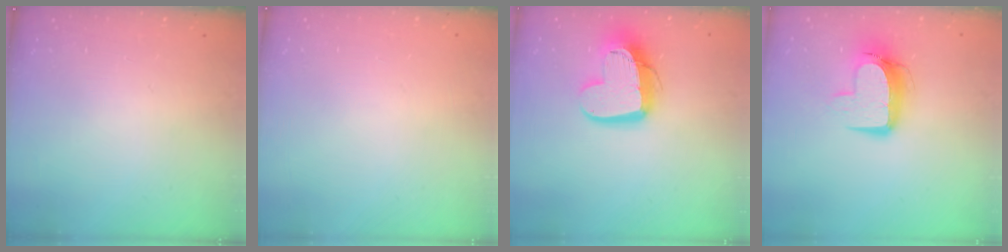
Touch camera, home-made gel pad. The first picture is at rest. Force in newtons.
{"total": 0.0}
{"total": 15.4, "press": 15.4, "slide": 1.6}
{"total": 11.0, "press": 10.9, "slide": 1.1}